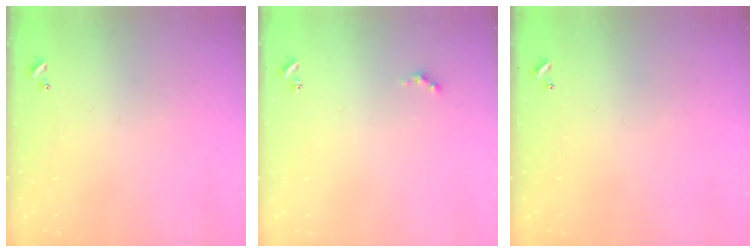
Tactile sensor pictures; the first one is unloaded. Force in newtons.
{"total": 1.4, "press": 1.3, "slide": 0.4}
{"total": 0.0}